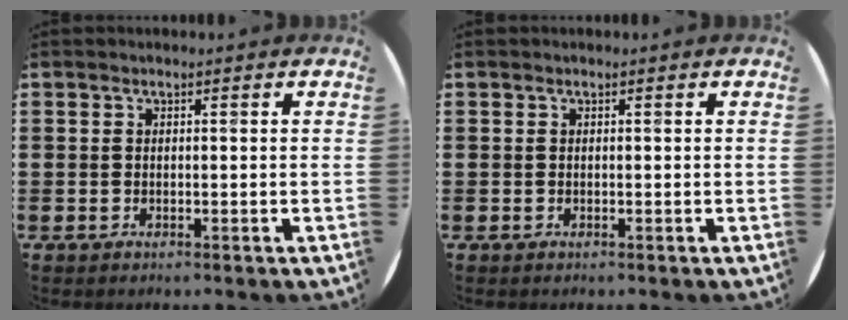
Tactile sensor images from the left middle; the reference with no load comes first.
{"total": 0.0}